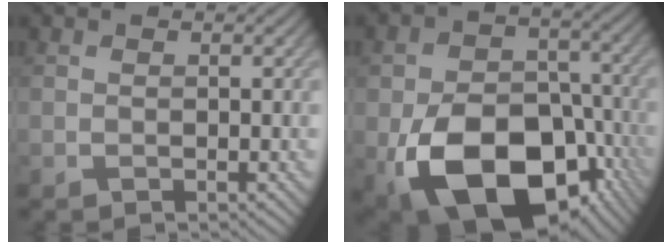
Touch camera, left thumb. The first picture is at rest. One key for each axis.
{"total": 18.6, "fx": -7.8, "fy": 12.3, "fz": 11.6, "tx": -0.199, "ty": -0.046, "tz": -0.114}